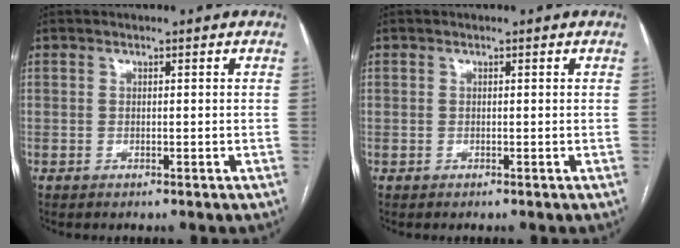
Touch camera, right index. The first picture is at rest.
{"total": 0.0}